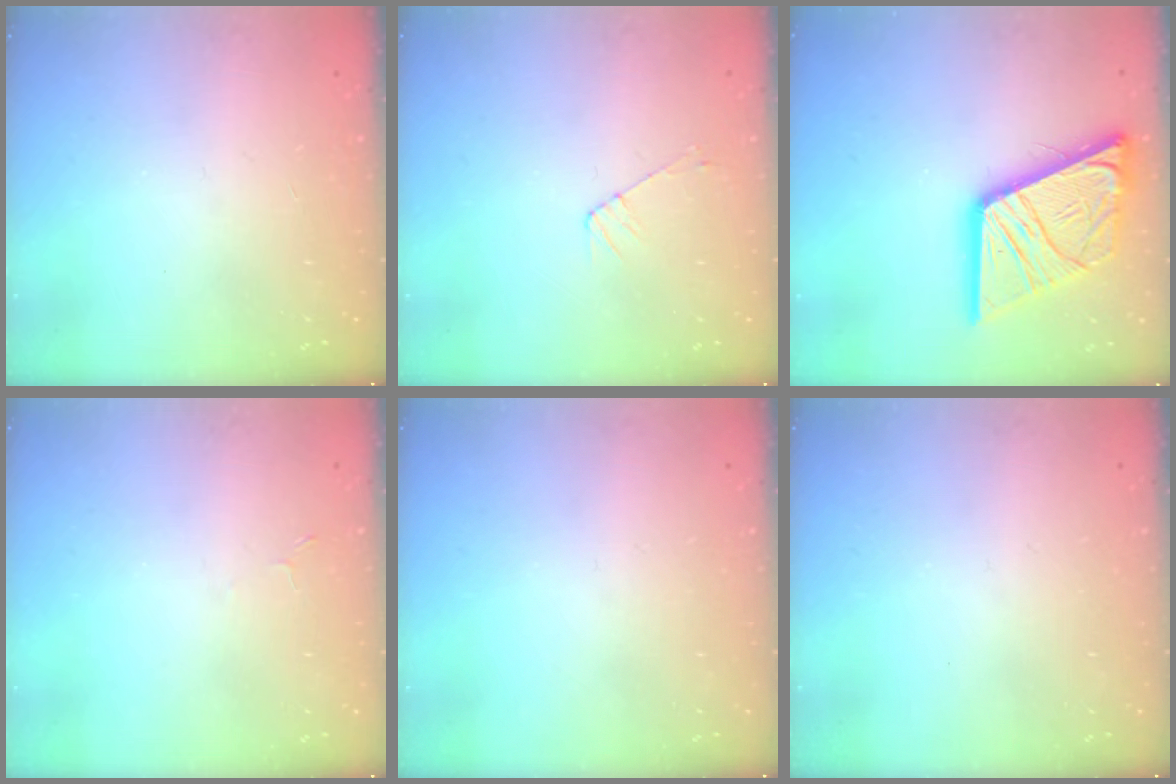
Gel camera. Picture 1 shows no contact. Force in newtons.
{"total": 3.7, "press": 3.6, "slide": 0.5}
{"total": 23.1, "press": 23.0, "slide": 2.6}
{"total": 1.9, "press": 1.9, "slide": 0.3}
{"total": 0.0}
{"total": 0.0}